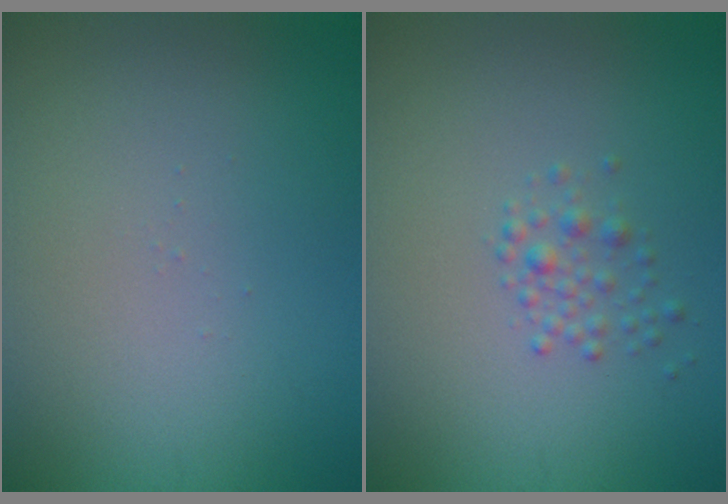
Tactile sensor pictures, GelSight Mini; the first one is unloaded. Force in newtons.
{"total": 1.4, "press": 1.4, "slide": 0.0}